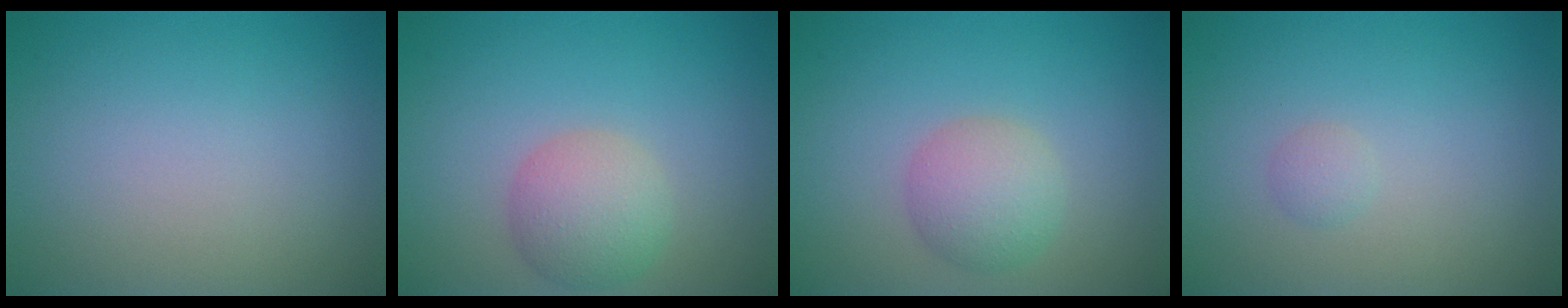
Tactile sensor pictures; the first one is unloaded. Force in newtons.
{"total": 3.6, "press": 3.6, "slide": 0.2}
{"total": 3.4, "press": 3.4, "slide": 0.0}
{"total": 0.8, "press": 0.8, "slide": 0.1}